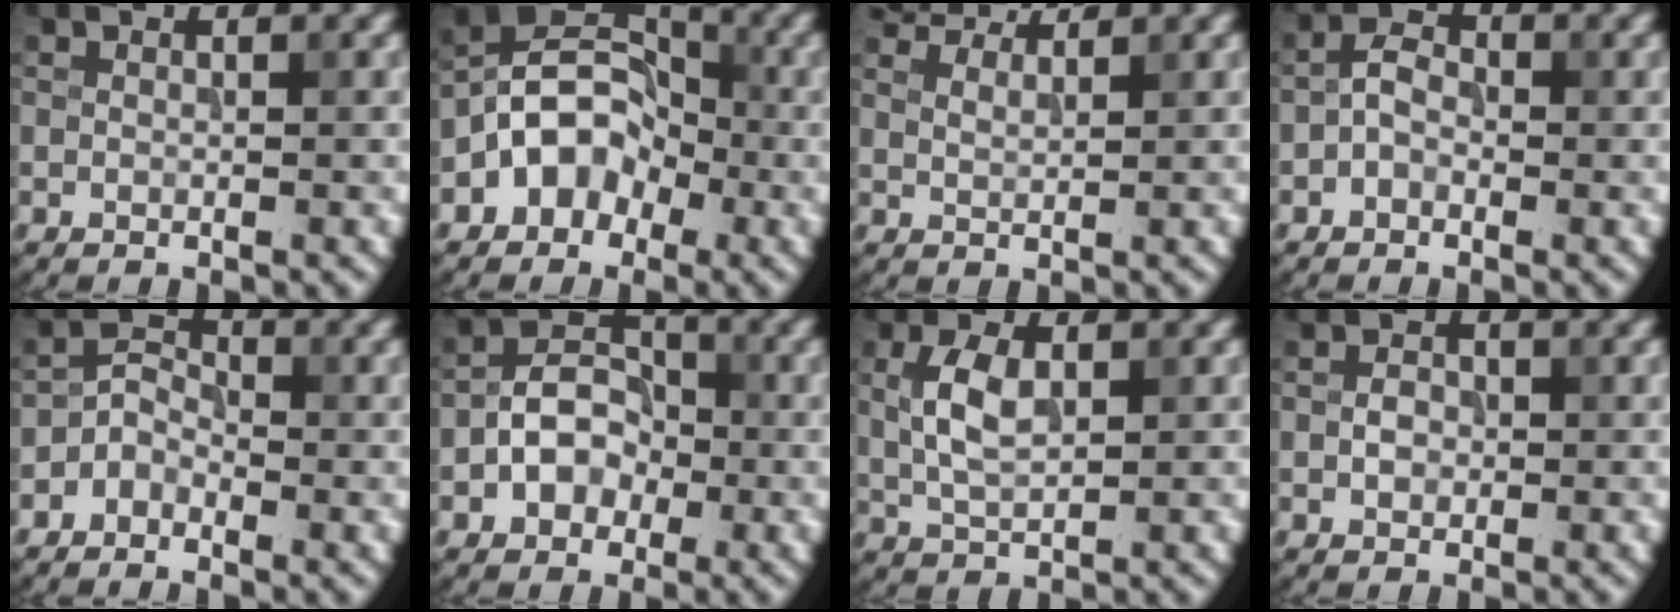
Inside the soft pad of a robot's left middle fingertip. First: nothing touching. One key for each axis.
{"total": 5.9, "fx": -2.3, "fy": 4.5, "fz": 3.2, "tx": -0.029, "ty": 0.016, "tz": -0.057}
{"total": 5.4, "fx": 4.8, "fy": 1.4, "fz": 1.9, "tx": -0.056, "ty": 0.013, "tz": 0.077}
{"total": 2.1, "fx": -0.7, "fy": 1.4, "fz": 1.4, "tx": -0.025, "ty": 0.009, "tz": -0.021}
{"total": 2.1, "fx": -1.3, "fy": 1.4, "fz": 0.9, "tx": -0.014, "ty": 0.011, "tz": -0.031}
{"total": 4.5, "fx": -1.3, "fy": 3.4, "fz": 2.7, "tx": -0.034, "ty": 0.007, "tz": -0.028}
{"total": 3.8, "fx": 0.6, "fy": 2.0, "fz": 3.1, "tx": -0.073, "ty": 0.003, "tz": 0.013}
{"total": 1.5, "fx": -0.2, "fy": 1.2, "fz": 0.9, "tx": -0.017, "ty": 0.002, "tz": -0.008}